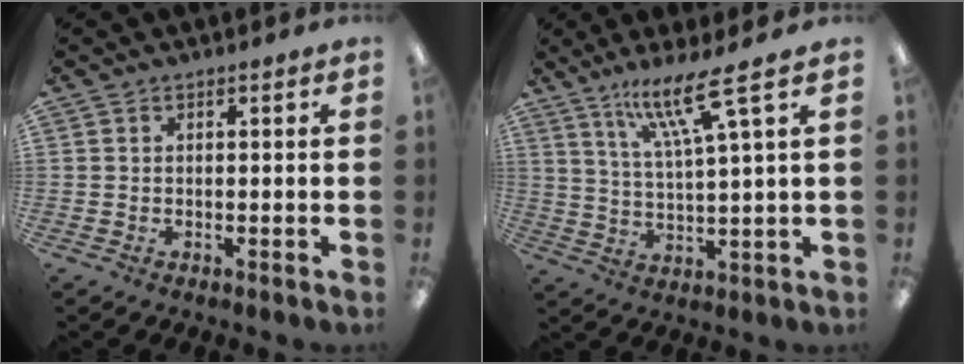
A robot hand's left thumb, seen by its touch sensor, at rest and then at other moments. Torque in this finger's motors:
{"motor_torque": [1.35, 0.29, 0.92, -0.70, 0.09]}